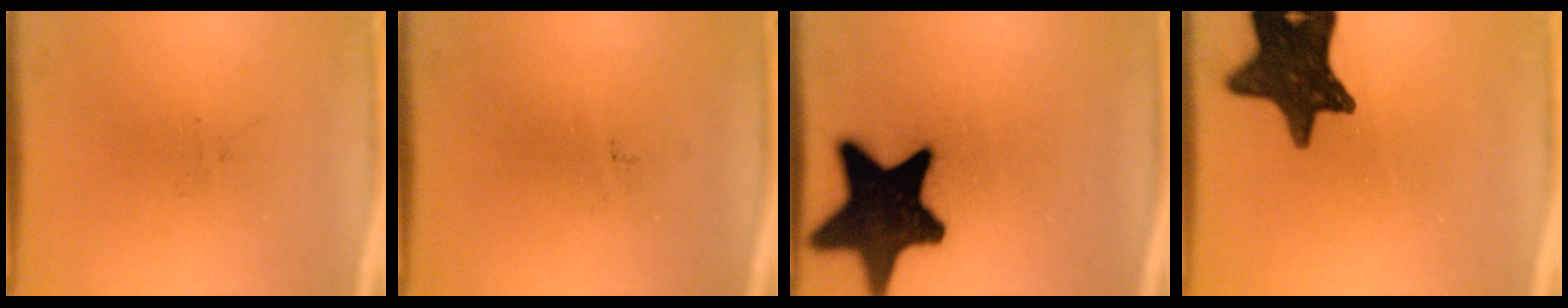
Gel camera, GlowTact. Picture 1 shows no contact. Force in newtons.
{"total": 0.0}
{"total": 19.4}
{"total": 14.7}